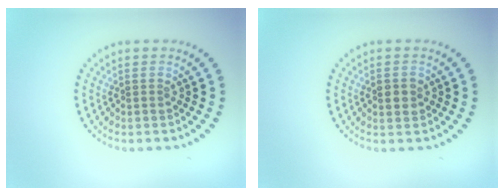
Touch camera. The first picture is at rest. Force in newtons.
{"total": 1.5, "press": 1.5, "slide": 0.0}